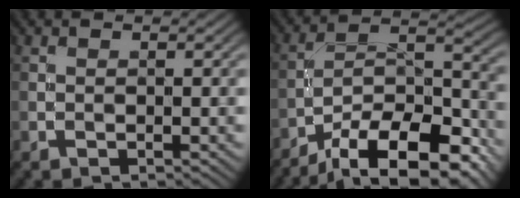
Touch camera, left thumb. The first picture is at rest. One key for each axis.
{"total": 15.4, "fx": -10.9, "fy": 5.7, "fz": 9.2, "tx": -0.170, "ty": -0.016, "tz": -0.173}